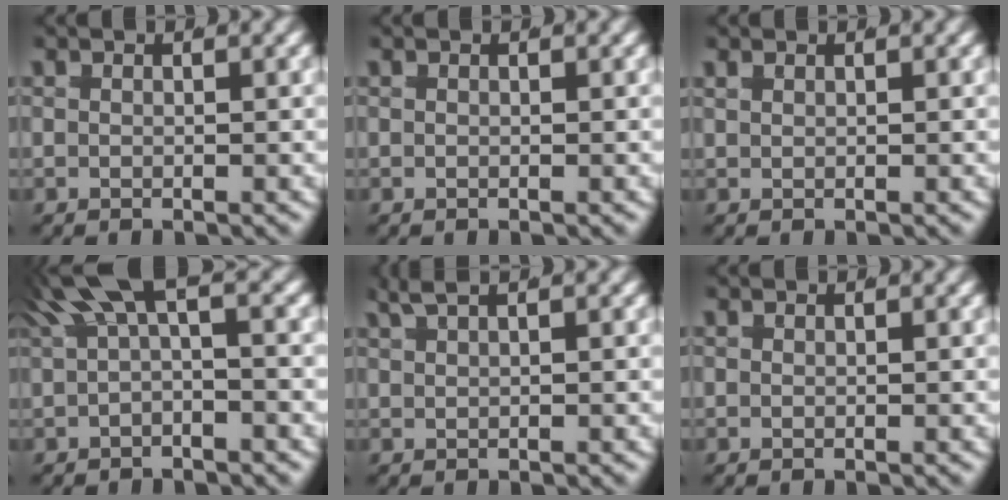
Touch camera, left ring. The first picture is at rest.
{"total": 0.0}
{"total": 0.6, "force": [0.4, 0.4, 0.3], "torque": [-0.006, 0.001, 0.008]}
{"total": 4.3, "force": [1.6, 1.9, 3.5], "torque": [-0.062, 0.009, 0.024]}
{"total": 2.2, "force": [1.7, 0.6, 1.3], "torque": [-0.024, 0.012, 0.026]}
{"total": 0.0}